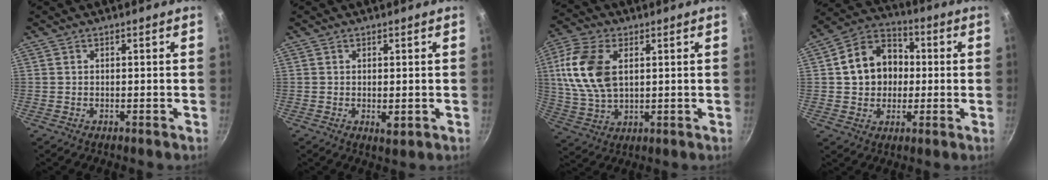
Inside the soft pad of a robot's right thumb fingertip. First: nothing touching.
{"total": 1.9, "force": [-0.2, 0.8, 1.7], "torque": [-0.029, -0.009, -0.001]}
{"total": 14.2, "force": [3.0, 8.6, 10.9], "torque": [-0.209, -0.003, 0.058]}
{"total": 13.5, "force": [1.1, 11.1, 7.6], "torque": [-0.096, 0.027, 0.008]}